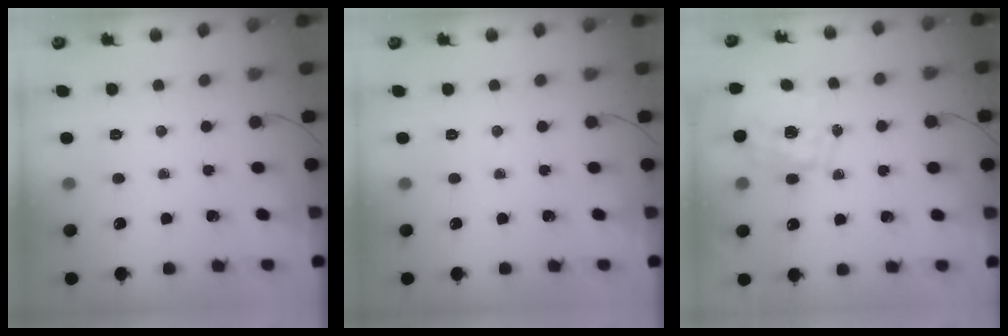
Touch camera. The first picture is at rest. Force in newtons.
{"total": 0.0}
{"total": 1.6, "press": 1.4, "slide": 0.8}